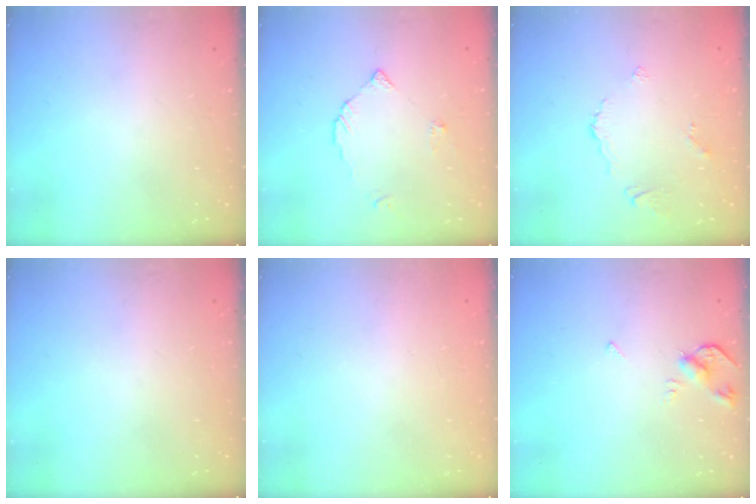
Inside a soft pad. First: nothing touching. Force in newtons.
{"total": 3.0, "press": 3.0, "slide": 0.2}
{"total": 3.0, "press": 2.9, "slide": 0.6}
{"total": 0.0}
{"total": 1.8, "press": 1.8, "slide": 0.1}
{"total": 4.6, "press": 4.5, "slide": 0.9}